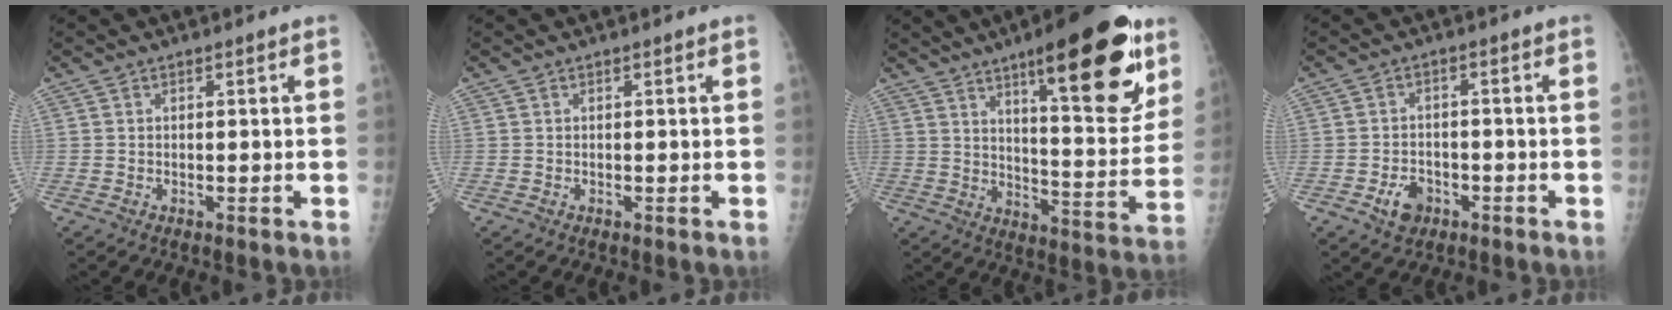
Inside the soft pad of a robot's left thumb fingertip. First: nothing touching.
{"total": 0.0}
{"total": 23.3, "force": [13.0, 6.5, 18.3], "torque": [-0.222, -0.060, 0.190]}
{"total": 4.7, "force": [-2.3, 3.5, 2.3], "torque": [-0.025, 0.013, -0.034]}